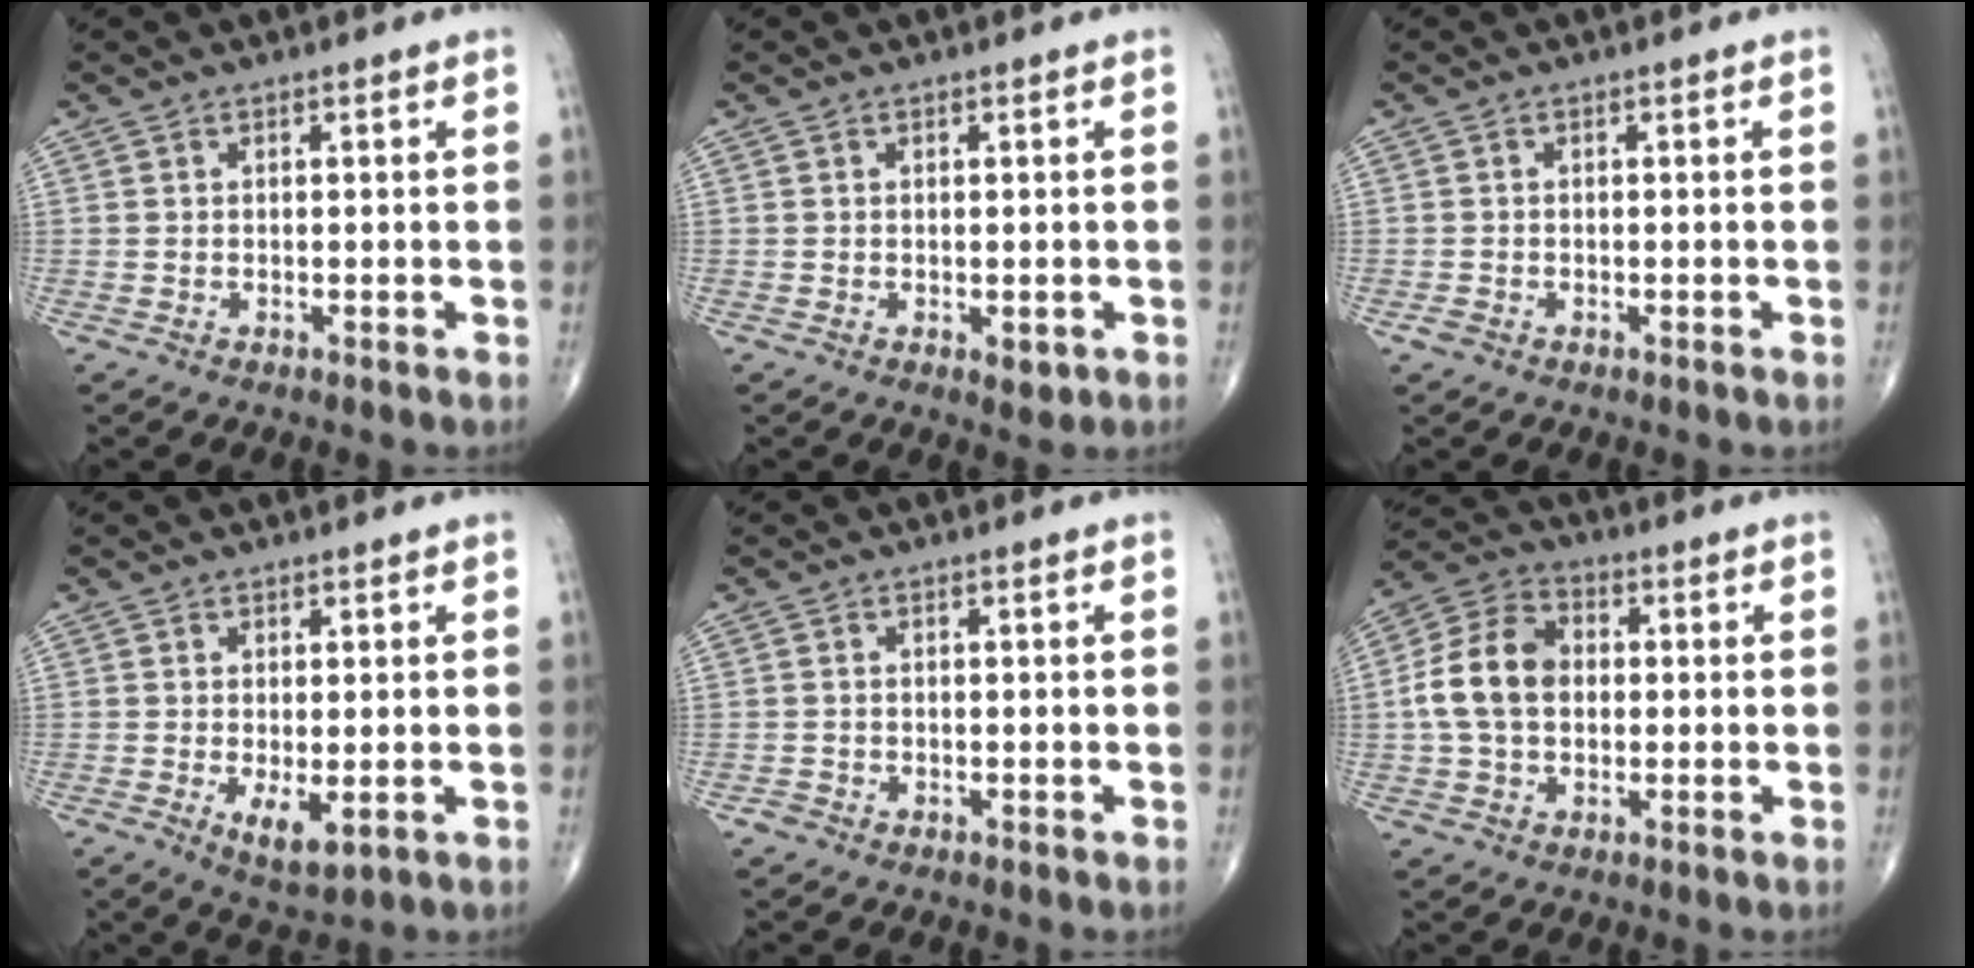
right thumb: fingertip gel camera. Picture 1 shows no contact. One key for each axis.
{"total": 2.2, "fx": -0.6, "fy": 1.1, "fz": 1.8, "tx": -0.019, "ty": -0.004, "tz": -0.004}
{"total": 1.0, "fx": -0.6, "fy": 0.8, "fz": 0.4, "tx": -0.007, "ty": 0.004, "tz": -0.011}
{"total": 4.7, "fx": -1.0, "fy": 1.9, "fz": 4.2, "tx": -0.070, "ty": -0.015, "tz": -0.009}
{"total": 1.0, "fx": -0.6, "fy": 0.8, "fz": 0.1, "tx": 0.004, "ty": 0.005, "tz": -0.014}
{"total": 11.3, "fx": 0.1, "fy": 8.1, "fz": 7.8, "tx": -0.144, "ty": 0.028, "tz": -0.006}